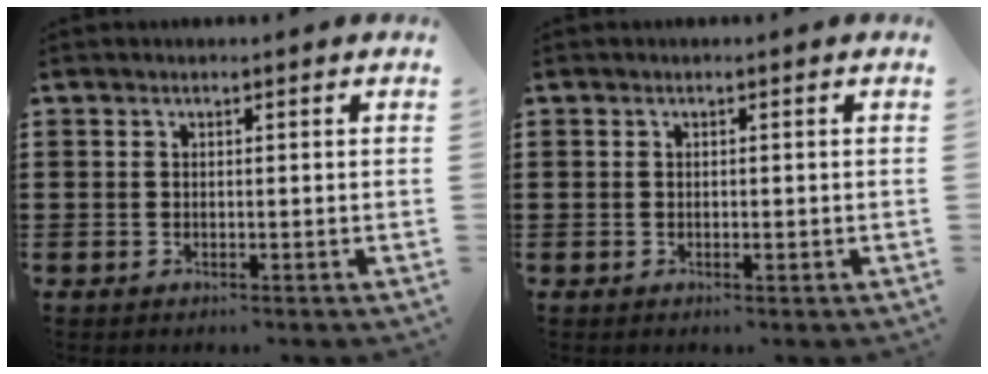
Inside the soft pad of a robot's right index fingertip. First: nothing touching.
{"total": 0.6, "force": [-0.1, 0.1, 0.5], "torque": [-0.011, -0.003, -0.001]}